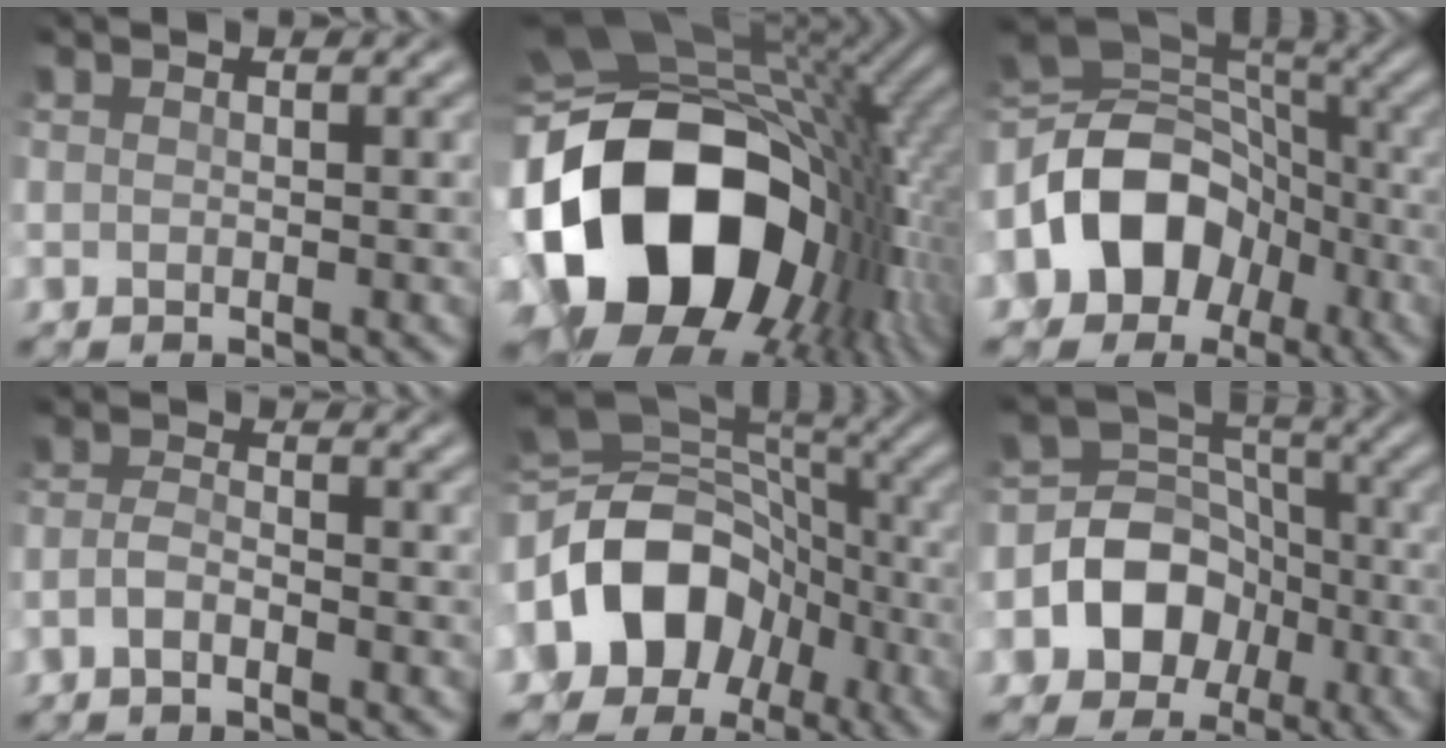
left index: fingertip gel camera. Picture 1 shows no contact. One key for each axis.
{"total": 19.7, "fx": -4.0, "fy": 14.0, "fz": 13.2, "tx": -0.268, "ty": -0.017, "tz": -0.054}
{"total": 10.3, "fx": -3.2, "fy": 7.5, "fz": 6.2, "tx": -0.113, "ty": 0.012, "tz": -0.062}
{"total": 1.6, "fx": -1.0, "fy": 0.1, "fz": 1.2, "tx": -0.034, "ty": 0.008, "tz": -0.024}
{"total": 11.4, "fx": -2.9, "fy": 8.5, "fz": 7.1, "tx": -0.134, "ty": 0.001, "tz": -0.051}
{"total": 7.8, "fx": -2.5, "fy": 6.5, "fz": 3.6, "tx": -0.056, "ty": 0.015, "tz": -0.069}